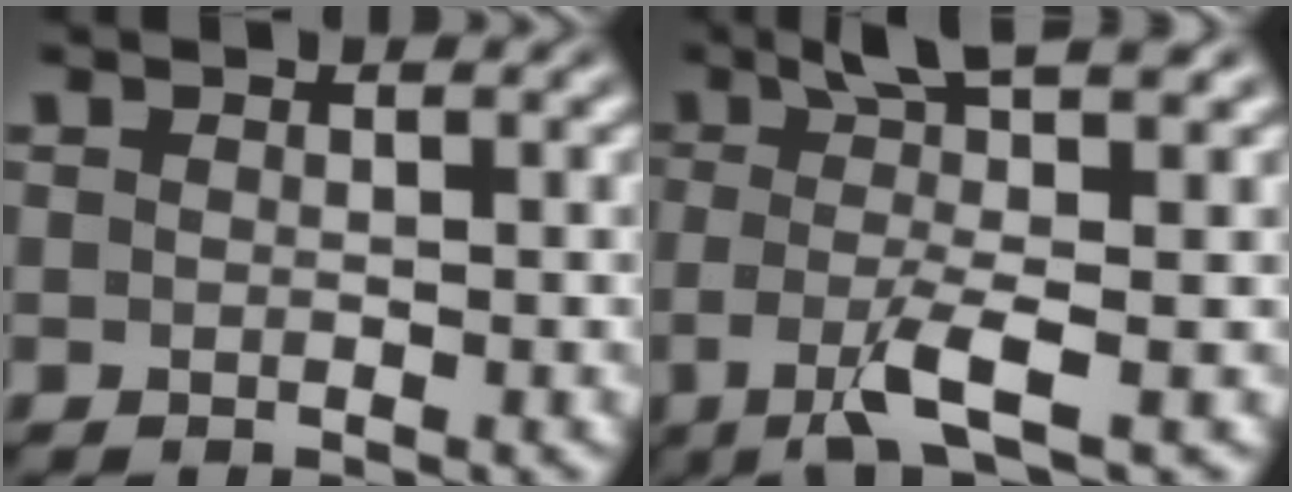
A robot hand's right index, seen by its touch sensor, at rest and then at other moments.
{"total": 5.7, "force": [0.8, 0.8, 5.6], "torque": [-0.112, -0.016, 0.019]}